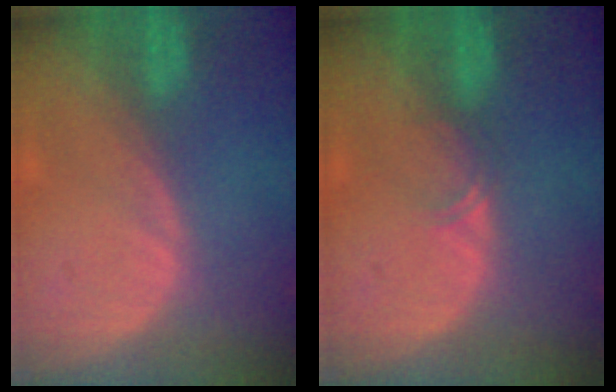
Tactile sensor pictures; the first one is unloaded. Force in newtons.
{"total": 1.4, "press": 1.1, "slide": 0.9}